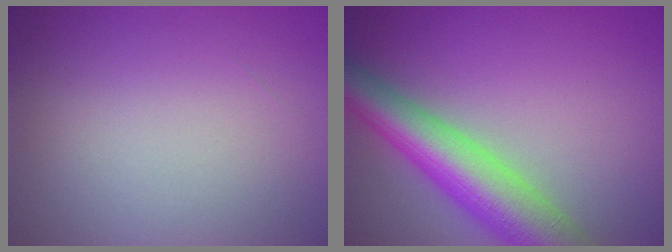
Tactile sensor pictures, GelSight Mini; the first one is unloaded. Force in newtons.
{"total": 8.7, "press": 8.7, "slide": 0.3}